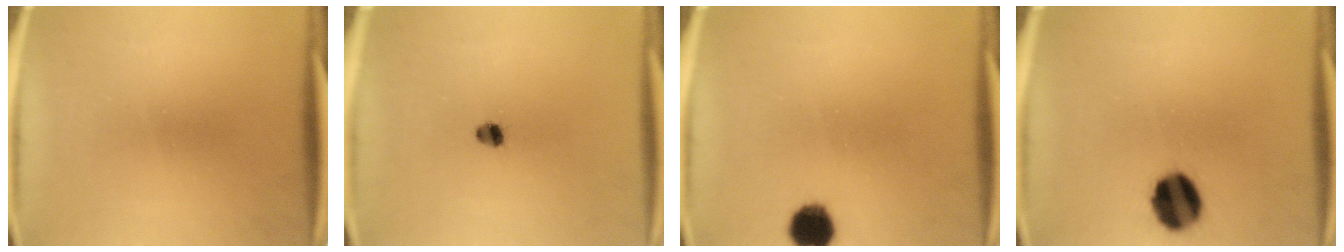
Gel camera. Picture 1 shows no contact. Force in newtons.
{"total": 2.3}
{"total": 6.5}
{"total": 11.7}